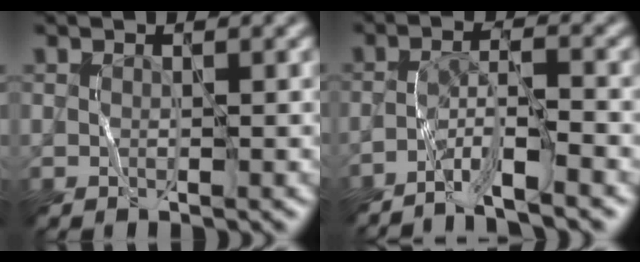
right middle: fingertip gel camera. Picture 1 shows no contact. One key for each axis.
{"total": 4.2, "fx": -3.4, "fy": 0.1, "fz": 2.4, "tx": -0.044, "ty": 0.012, "tz": -0.069}